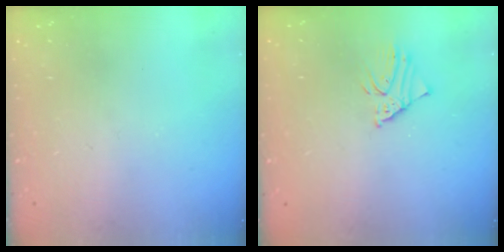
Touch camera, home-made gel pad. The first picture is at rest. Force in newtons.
{"total": 2.5, "press": 2.5, "slide": 0.2}